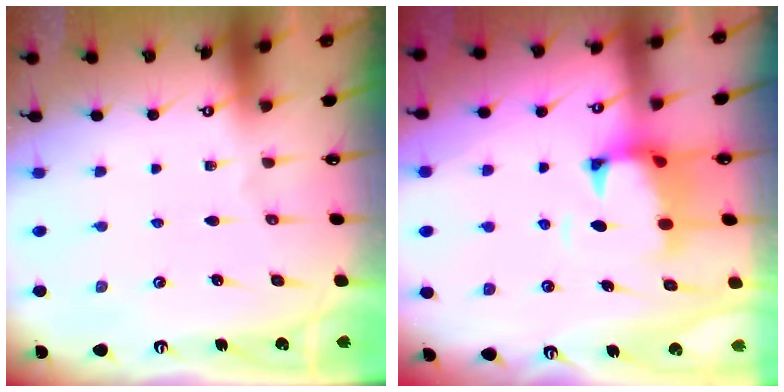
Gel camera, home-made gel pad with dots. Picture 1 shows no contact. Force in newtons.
{"total": 2.0, "press": 1.4, "slide": 1.4}